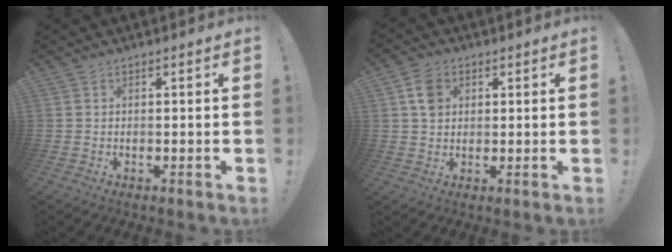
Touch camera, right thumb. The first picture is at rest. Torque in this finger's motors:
{"motor_torque": [0.17, 0.15, 0.36, -0.05, 0.00]}